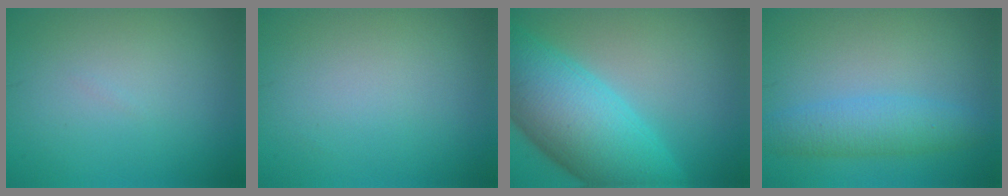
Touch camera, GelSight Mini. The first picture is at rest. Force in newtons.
{"total": 0.0}
{"total": 11.5, "press": 11.5, "slide": 0.3}
{"total": 3.6, "press": 3.6, "slide": 0.2}